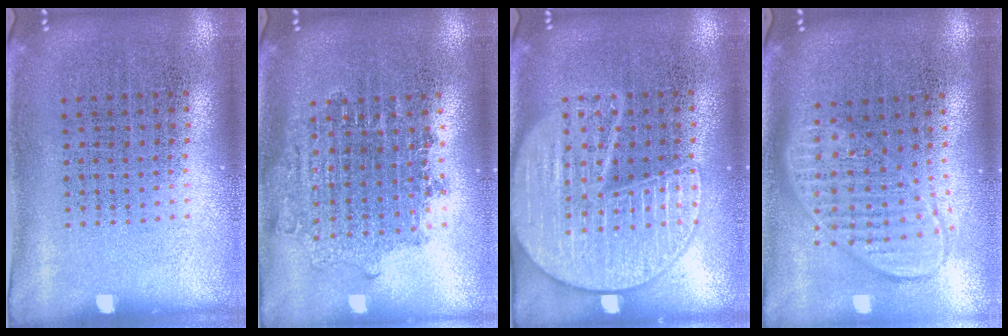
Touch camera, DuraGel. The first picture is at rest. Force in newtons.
{"total": 1.7, "press": 1.4, "slide": 1.0}
{"total": 3.3, "press": 3.3, "slide": 0.3}
{"total": 1.8, "press": 1.5, "slide": 1.0}